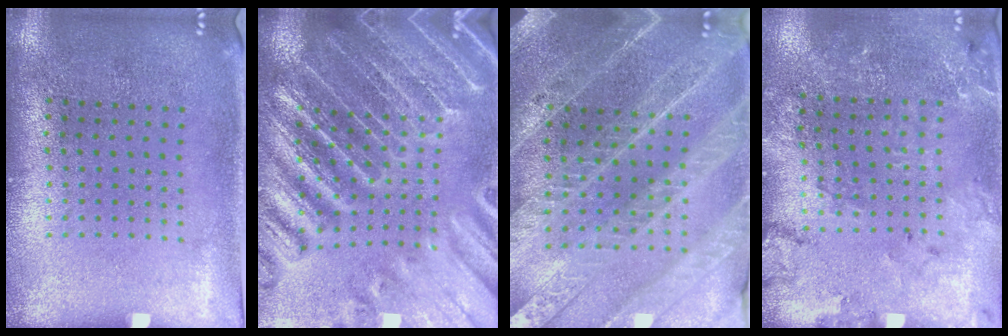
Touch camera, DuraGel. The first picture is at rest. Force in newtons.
{"total": 4.4, "press": 4.0, "slide": 1.7}
{"total": 4.1, "press": 3.8, "slide": 1.7}
{"total": 1.8, "press": 1.8, "slide": 0.3}